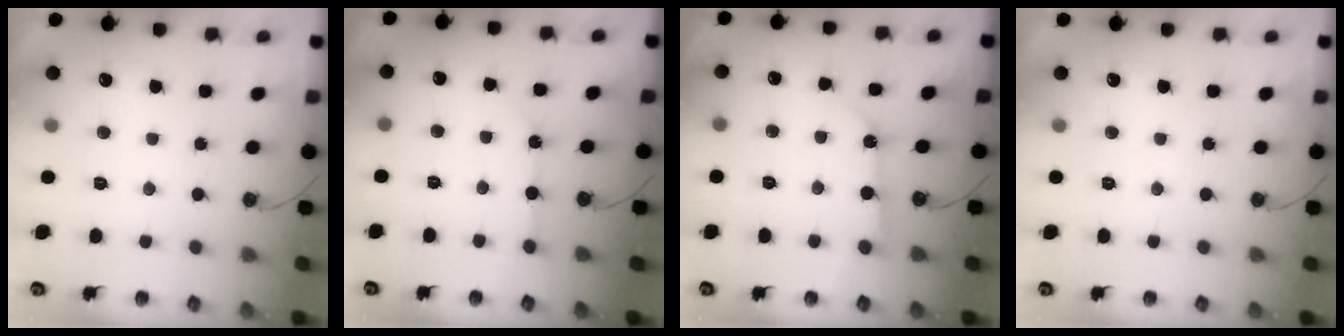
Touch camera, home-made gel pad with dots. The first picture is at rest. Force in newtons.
{"total": 4.4, "press": 4.4, "slide": 0.7}
{"total": 4.2, "press": 4.2, "slide": 0.5}
{"total": 0.0}